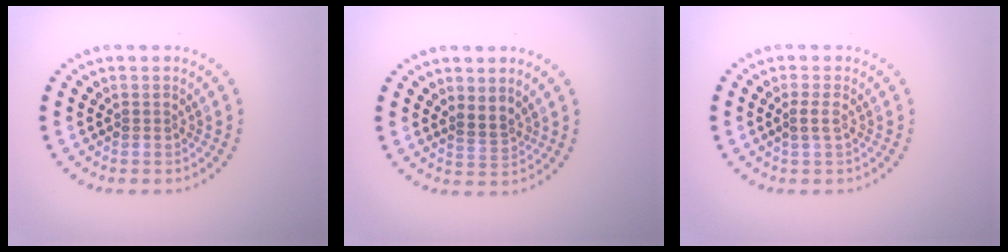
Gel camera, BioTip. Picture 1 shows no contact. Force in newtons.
{"total": 1.8, "press": 1.4, "slide": 1.1}
{"total": 1.1, "press": 1.0, "slide": 0.6}